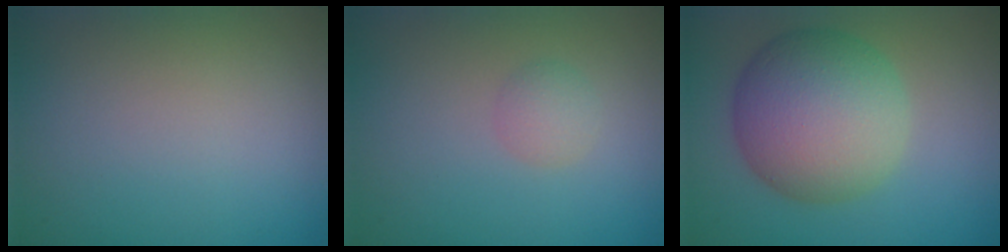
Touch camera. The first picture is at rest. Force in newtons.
{"total": 1.4, "press": 1.4, "slide": 0.1}
{"total": 9.0, "press": 9.0, "slide": 0.4}